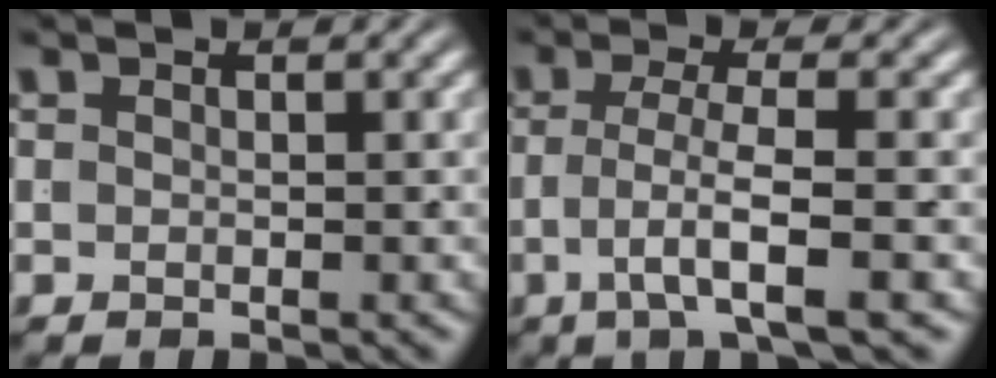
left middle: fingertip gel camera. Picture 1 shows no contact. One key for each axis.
{"total": 4.2, "fx": -1.6, "fy": 0.2, "fz": 3.8, "tx": -0.068, "ty": -0.011, "tz": -0.021}